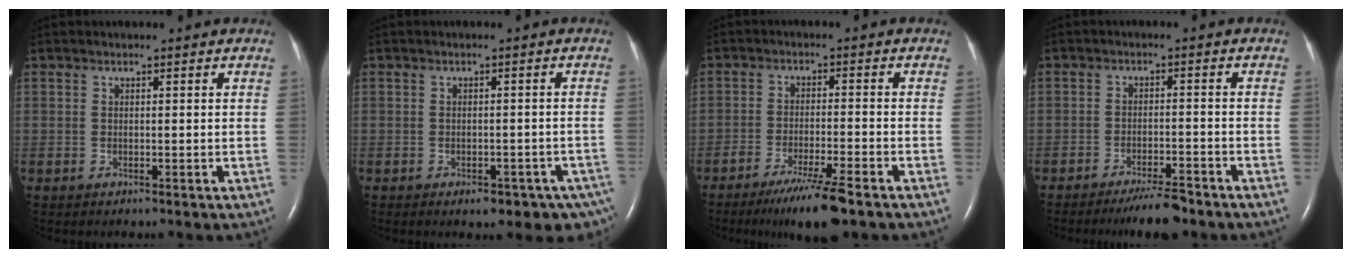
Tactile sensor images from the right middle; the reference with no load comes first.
{"total": 8.2, "force": [-5.6, 4.0, 4.4], "torque": [-0.033, 0.006, -0.068]}
{"total": 8.4, "force": [-5.9, 0.0, 6.0], "torque": [-0.105, -0.022, -0.101]}
{"total": 5.3, "force": [-4.5, 0.6, 2.8], "torque": [-0.047, -0.010, -0.077]}